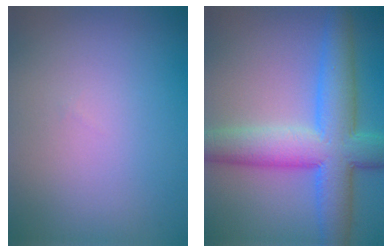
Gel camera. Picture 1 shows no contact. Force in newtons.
{"total": 9.1, "press": 9.1, "slide": 0.2}